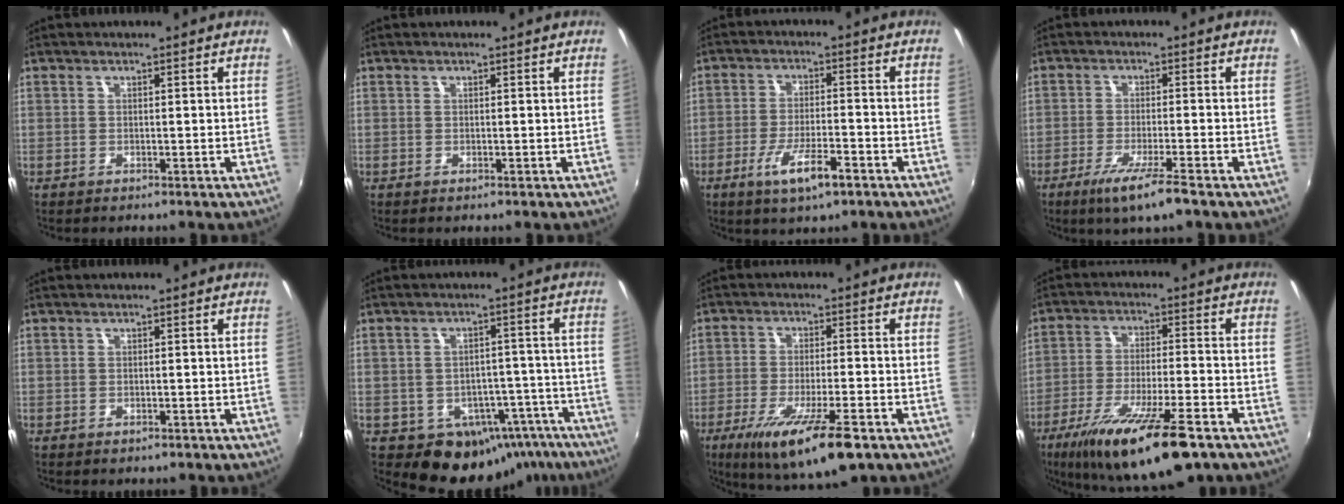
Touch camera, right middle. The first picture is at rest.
{"total": 0.0}
{"total": 8.2, "force": [-4.6, 1.8, 6.6], "torque": [-0.135, -0.014, -0.077]}
{"total": 7.4, "force": [-4.8, 0.1, 5.7], "torque": [-0.122, -0.022, -0.085]}
{"total": 0.5, "force": [-0.3, 0.5, 0.1], "torque": [-0.001, -0.004, -0.005]}
{"total": 13.4, "force": [-8.4, 9.7, 3.9], "torque": [-0.059, 0.036, -0.071]}
{"total": 14.6, "force": [-8.4, 3.1, 11.5], "torque": [-0.215, -0.041, -0.137]}
{"total": 18.8, "force": [-11.9, 4.2, 14.0], "torque": [-0.254, -0.044, -0.196]}